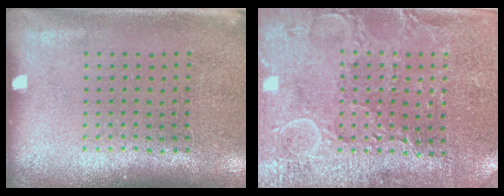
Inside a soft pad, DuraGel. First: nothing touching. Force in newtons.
{"total": 2.9, "press": 2.9, "slide": 0.4}